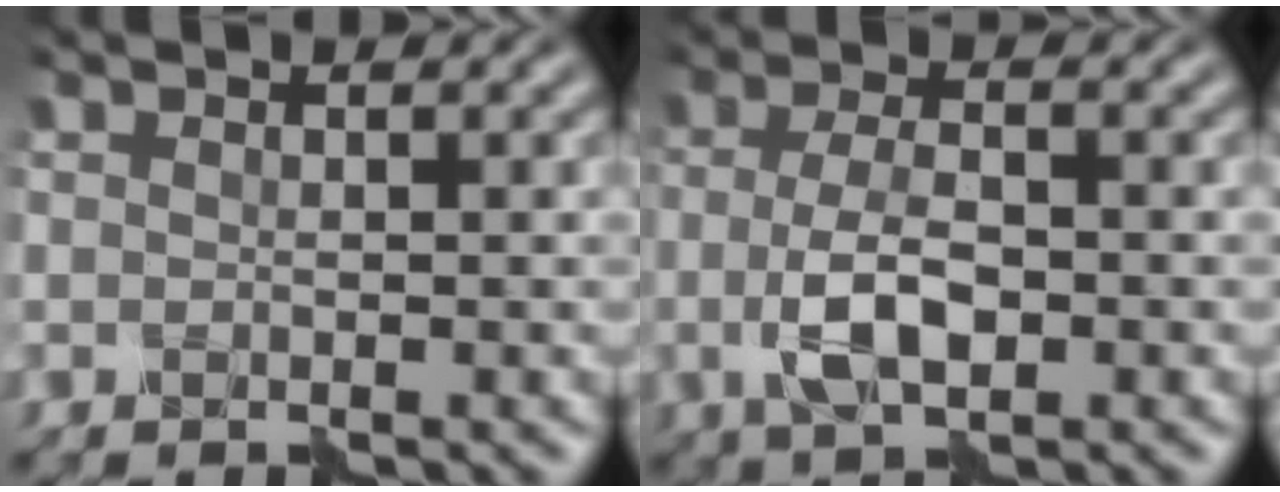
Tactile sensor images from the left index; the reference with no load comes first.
{"total": 4.5, "force": [-0.9, 1.8, 4.0], "torque": [-0.092, -0.001, -0.020]}